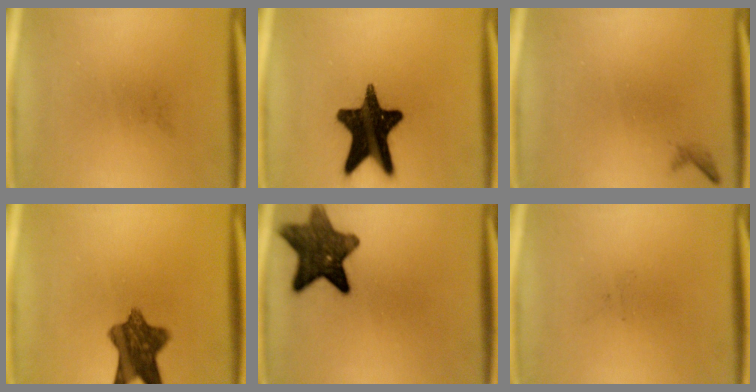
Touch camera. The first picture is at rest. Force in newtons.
{"total": 17.7}
{"total": 0.6}
{"total": 9.1}
{"total": 11.3}
{"total": 0.0}